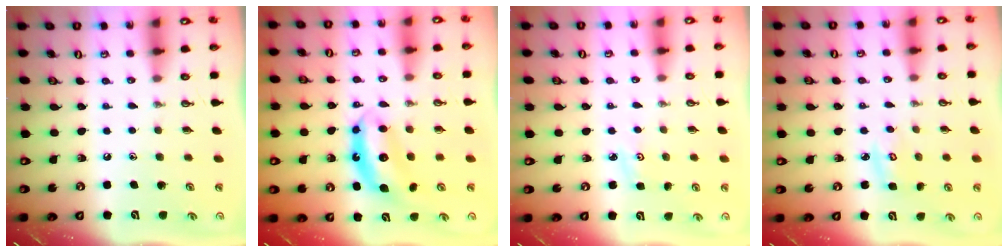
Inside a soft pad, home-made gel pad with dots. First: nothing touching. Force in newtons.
{"total": 6.6, "press": 6.6, "slide": 0.4}
{"total": 2.7, "press": 2.6, "slide": 0.4}
{"total": 3.2, "press": 3.2, "slide": 0.1}